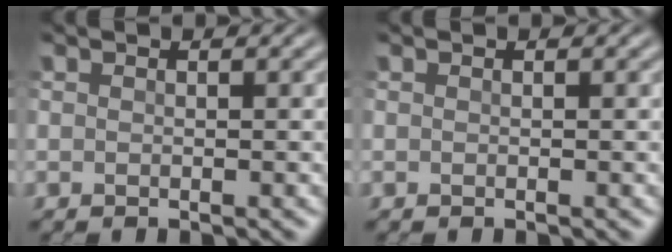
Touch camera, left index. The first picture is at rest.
{"total": 0.0}